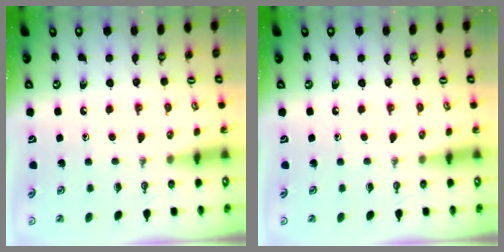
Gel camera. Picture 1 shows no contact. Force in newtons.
{"total": 0.0}